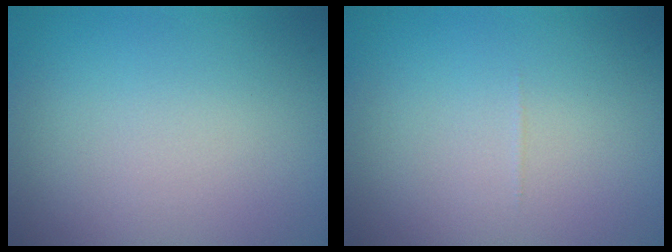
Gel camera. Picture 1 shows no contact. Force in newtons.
{"total": 0.0}